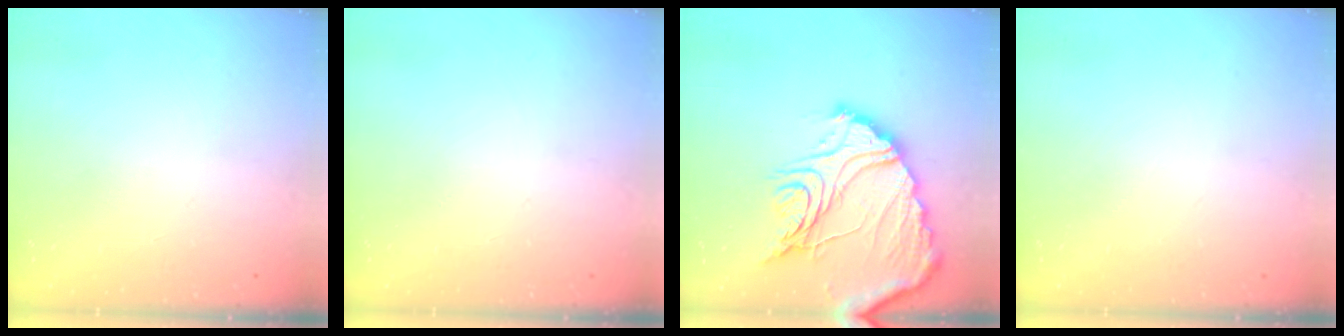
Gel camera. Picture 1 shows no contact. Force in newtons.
{"total": 0.0}
{"total": 22.0, "press": 21.9, "slide": 2.1}
{"total": 0.0}